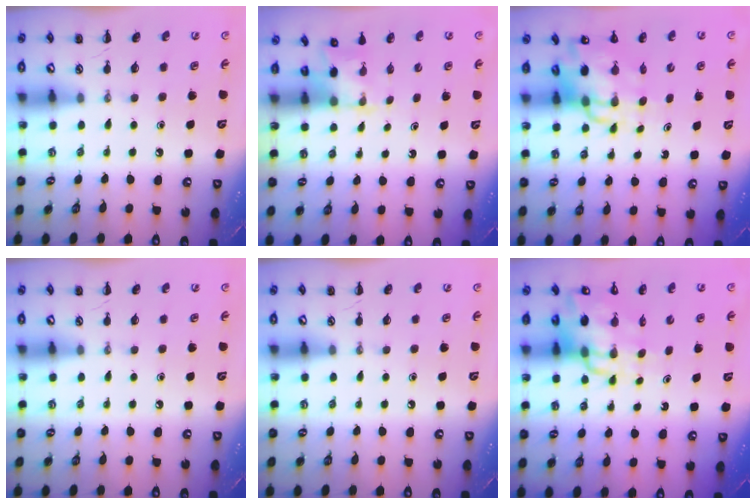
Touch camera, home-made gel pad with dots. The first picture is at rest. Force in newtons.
{"total": 2.1, "press": 2.0, "slide": 0.6}
{"total": 10.7, "press": 10.3, "slide": 3.0}
{"total": 0.0}
{"total": 0.0}
{"total": 11.5, "press": 10.9, "slide": 3.5}